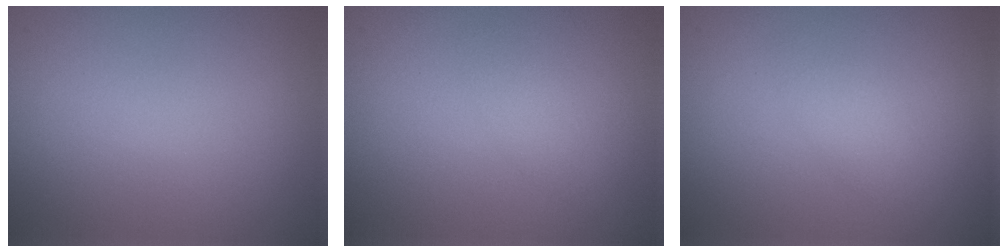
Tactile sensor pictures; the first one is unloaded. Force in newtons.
{"total": 1.1, "press": 1.1, "slide": 0.0}
{"total": 1.2, "press": 1.2, "slide": 0.1}